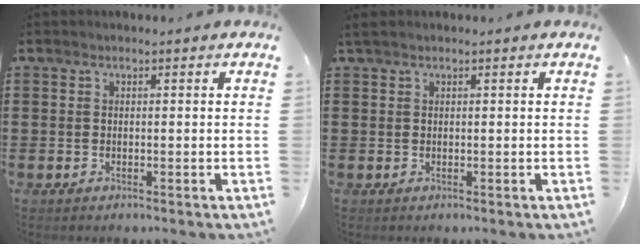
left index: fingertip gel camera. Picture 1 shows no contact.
{"total": 0.5, "force": [0.3, 0.1, 0.4], "torque": [-0.009, 0.001, 0.005]}